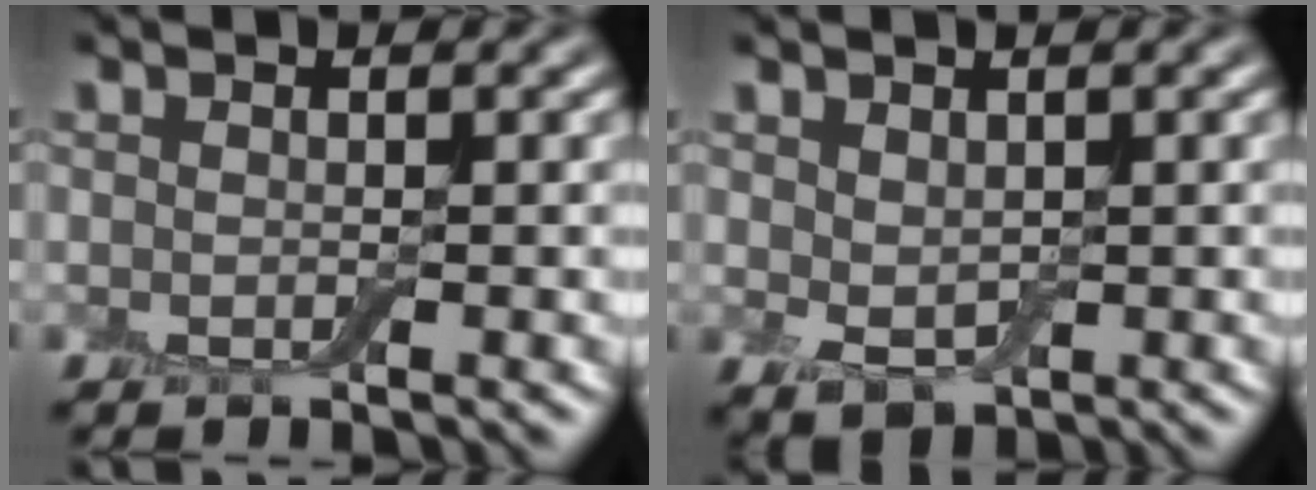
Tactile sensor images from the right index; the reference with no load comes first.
{"total": 2.0, "force": [0.7, 1.4, 1.3], "torque": [-0.029, -0.004, 0.019]}